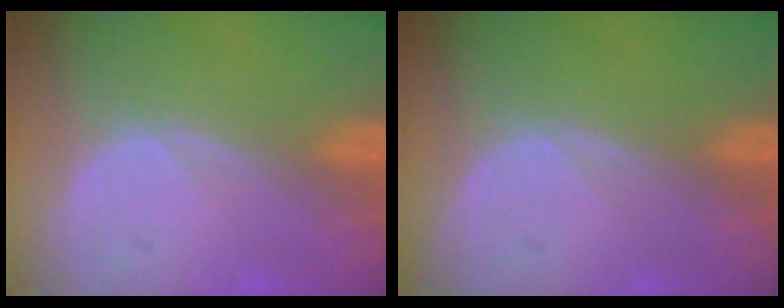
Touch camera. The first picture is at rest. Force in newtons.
{"total": 0.0}